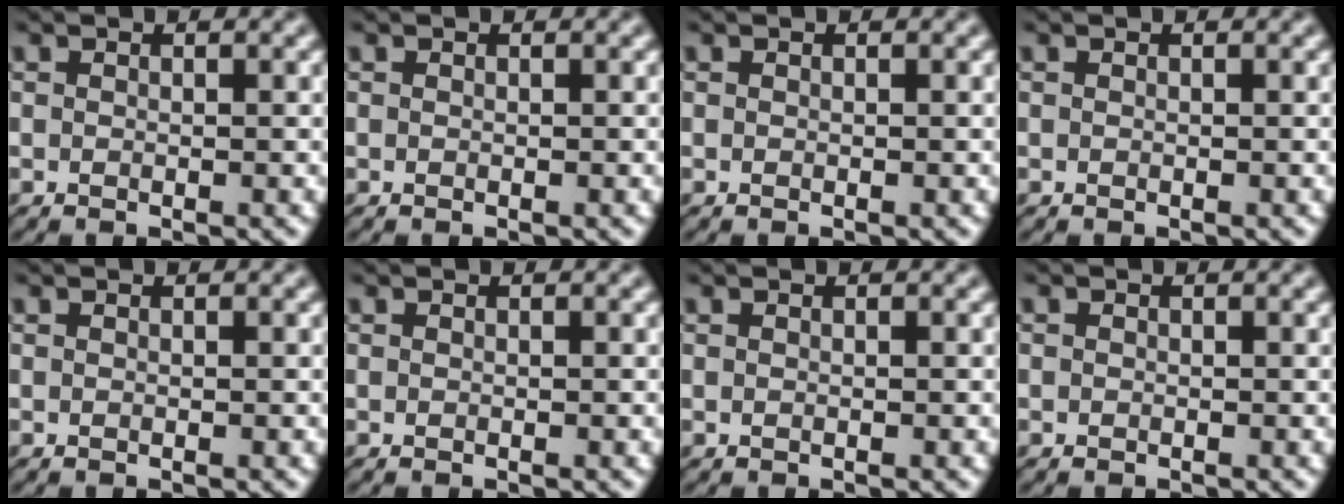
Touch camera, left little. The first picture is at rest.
{"total": 0.0}
{"total": 0.0}
{"total": 0.0}
{"total": 0.0}
{"total": 0.0}
{"total": 0.0}
{"total": 0.7, "force": [0.0, 0.7, 0.0], "torque": [0.007, -0.001, -0.004]}